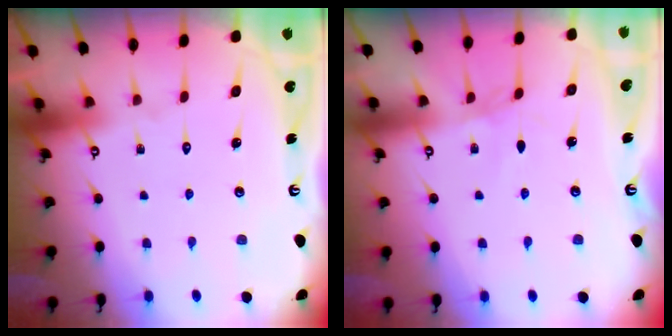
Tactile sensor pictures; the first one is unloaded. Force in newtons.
{"total": 1.4, "press": 1.3, "slide": 0.3}